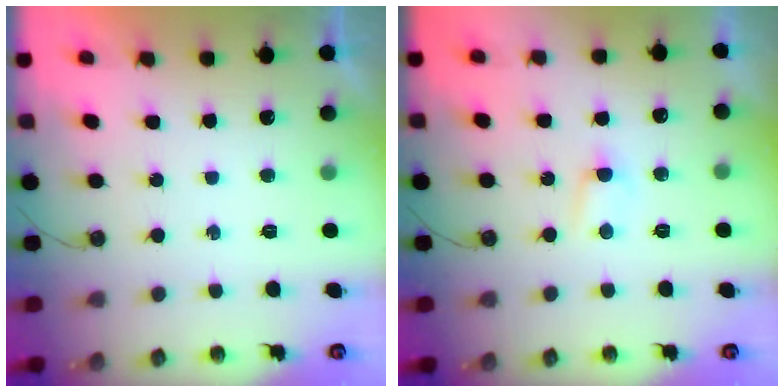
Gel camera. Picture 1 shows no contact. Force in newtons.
{"total": 2.8, "press": 2.8, "slide": 0.4}